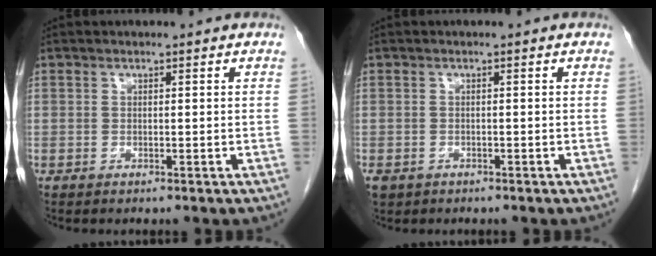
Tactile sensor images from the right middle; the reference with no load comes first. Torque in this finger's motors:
{"motor_torque": [1.14, -0.99, 1.05, 0.21]}